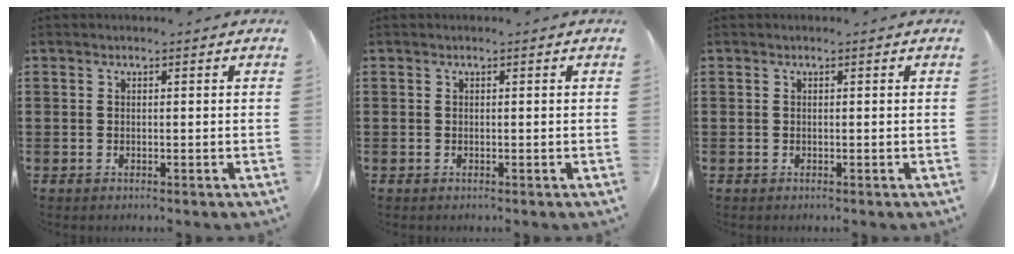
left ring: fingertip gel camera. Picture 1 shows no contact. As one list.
[{"total": 0.0}, {"total": 0.0}]